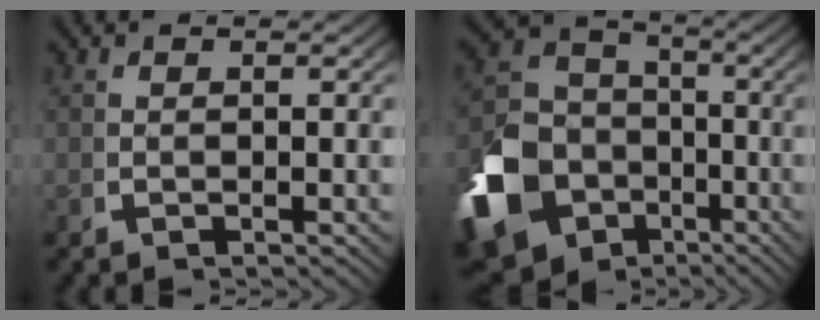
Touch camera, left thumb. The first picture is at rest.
{"total": 15.4, "force": [-5.2, 12.3, 7.6], "torque": [-0.184, -0.063, -0.073]}